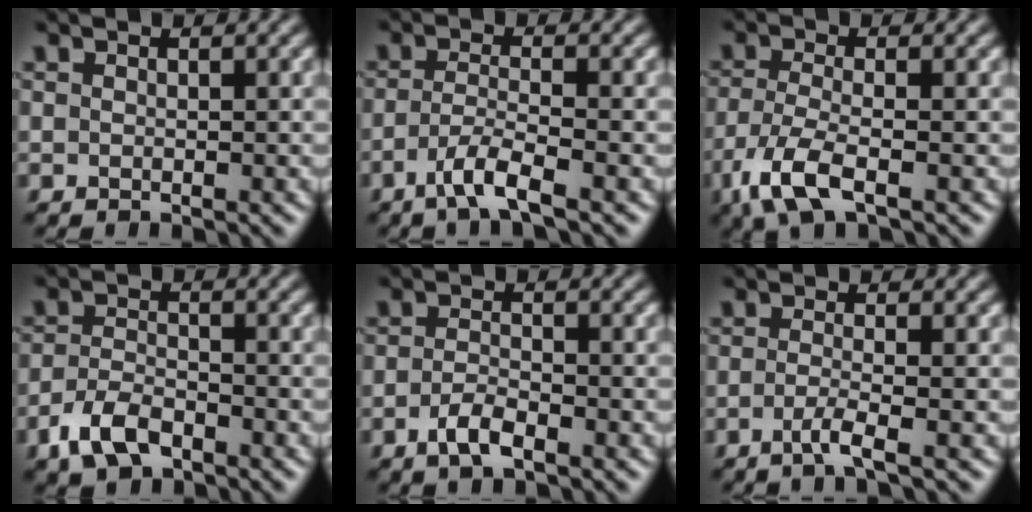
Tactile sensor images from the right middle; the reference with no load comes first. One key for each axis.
{"total": 3.4, "fx": -2.0, "fy": 0.5, "fz": 2.8, "tx": -0.052, "ty": 0.001, "tz": -0.048}
{"total": 4.9, "fx": -2.7, "fy": 1.6, "fz": 3.8, "tx": -0.095, "ty": -0.014, "tz": -0.063}
{"total": 3.7, "fx": -2.4, "fy": 1.8, "fz": 2.2, "tx": -0.044, "ty": 0.001, "tz": -0.053}
{"total": 2.3, "fx": -1.3, "fy": 0.8, "fz": 1.7, "tx": -0.039, "ty": 0.000, "tz": -0.029}
{"total": 2.2, "fx": -1.0, "fy": 0.4, "fz": 2.0, "tx": -0.031, "ty": -0.002, "tz": -0.030}